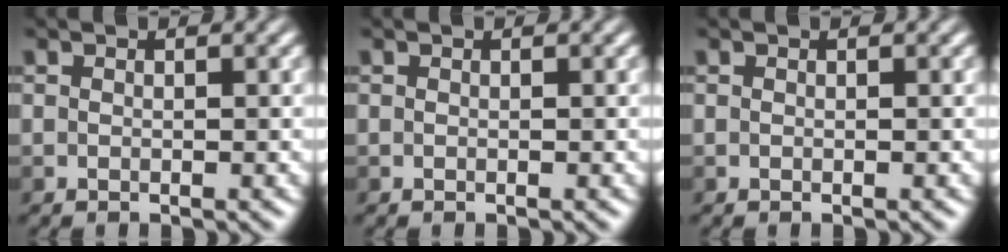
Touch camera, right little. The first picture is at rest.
{"total": 0.0}
{"total": 0.0}